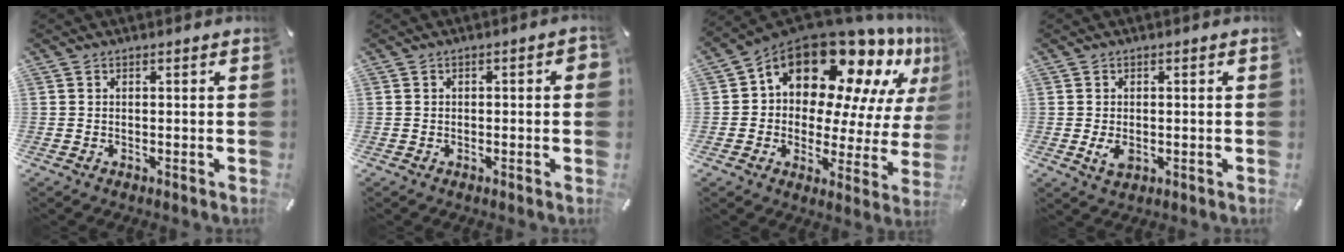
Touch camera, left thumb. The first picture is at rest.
{"total": 1.5, "force": [-0.5, 1.0, 1.0], "torque": [-0.017, 0.006, -0.011]}
{"total": 18.6, "force": [12.7, 10.2, 8.8], "torque": [-0.133, -0.112, 0.217]}
{"total": 3.2, "force": [-0.6, 2.1, 2.3], "torque": [-0.054, -0.003, -0.012]}